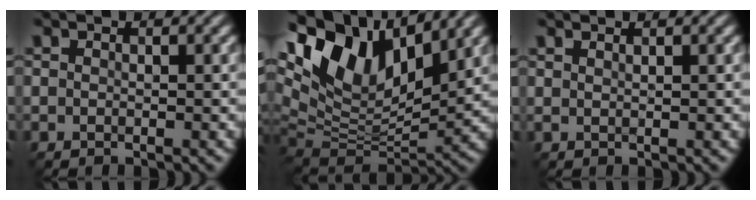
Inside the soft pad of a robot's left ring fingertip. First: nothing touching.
{"total": 13.5, "force": [7.0, 6.4, 9.6], "torque": [-0.193, 0.028, 0.125]}
{"total": 0.9, "force": [0.7, 0.3, 0.5], "torque": [-0.002, -0.004, 0.005]}